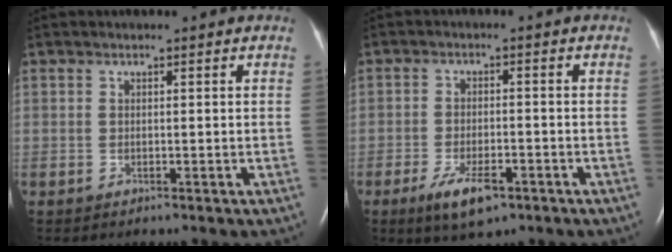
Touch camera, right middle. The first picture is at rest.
{"total": 6.2, "force": [-3.6, 2.1, 4.5], "torque": [-0.088, -0.008, -0.055]}